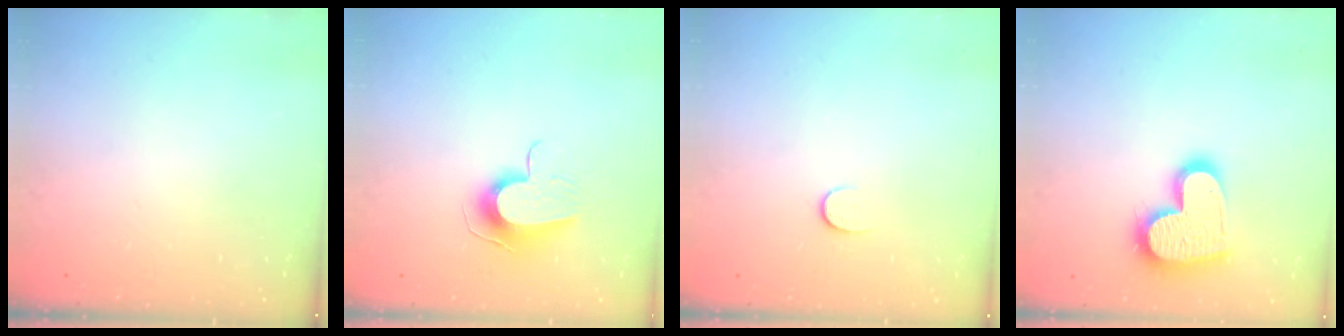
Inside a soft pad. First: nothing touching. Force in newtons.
{"total": 9.2, "press": 9.2, "slide": 0.5}
{"total": 4.4, "press": 4.3, "slide": 0.7}
{"total": 17.9, "press": 17.9, "slide": 1.4}